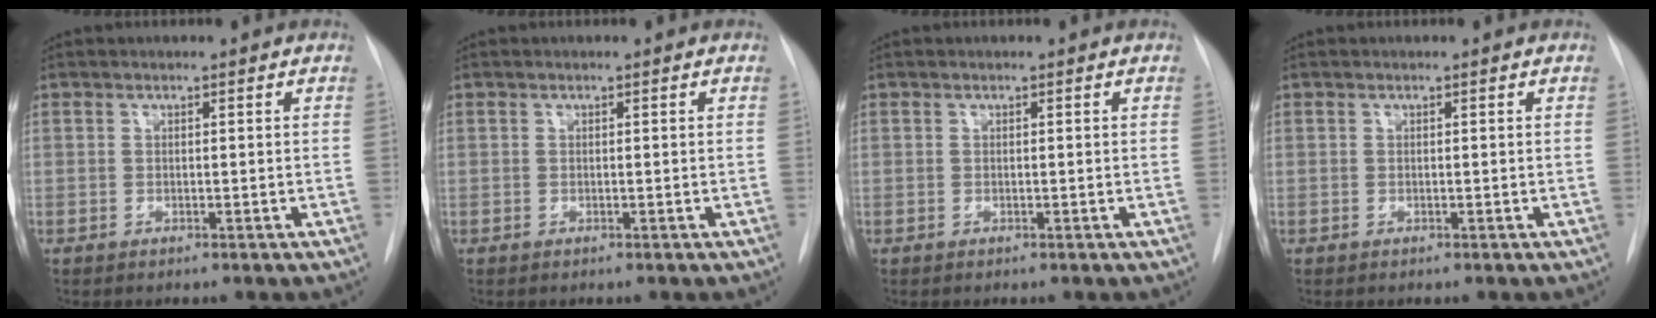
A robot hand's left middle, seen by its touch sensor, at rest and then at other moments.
{"total": 0.0}
{"total": 0.0}
{"total": 0.0}